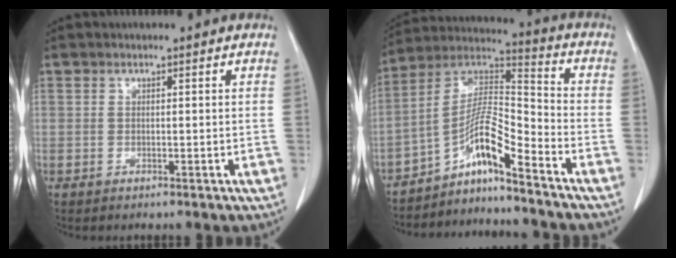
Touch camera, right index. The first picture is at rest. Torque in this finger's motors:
{"motor_torque": [0.91, -0.71, 0.40, 0.12]}